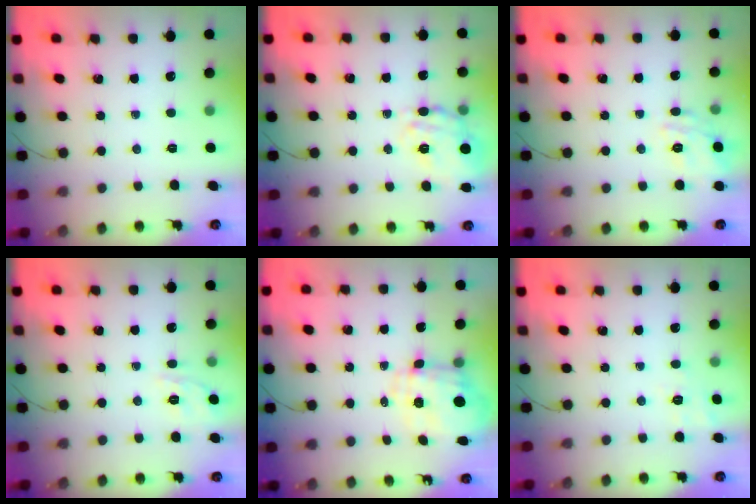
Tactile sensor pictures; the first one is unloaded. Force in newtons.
{"total": 9.8, "press": 9.5, "slide": 2.5}
{"total": 12.3, "press": 12.2, "slide": 1.0}
{"total": 2.3, "press": 2.0, "slide": 1.3}
{"total": 3.6, "press": 3.2, "slide": 1.6}
{"total": 2.9, "press": 1.7, "slide": 2.3}